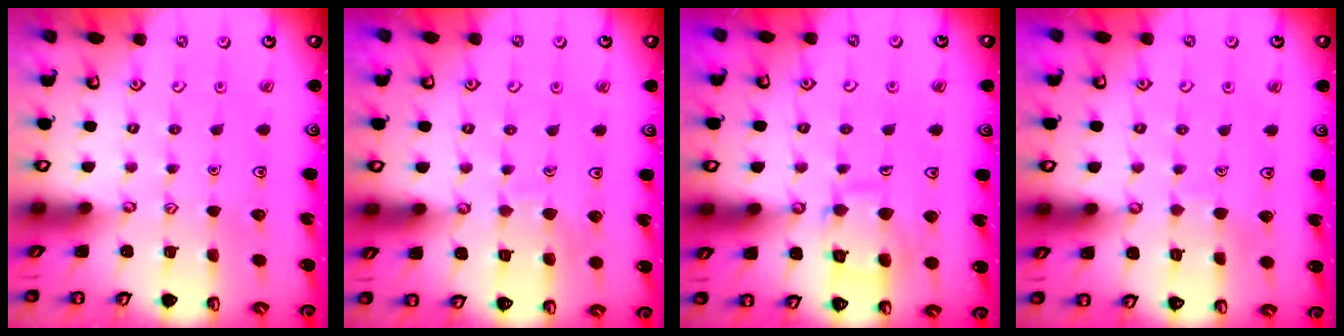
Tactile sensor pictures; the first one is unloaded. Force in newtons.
{"total": 4.7, "press": 4.7, "slide": 0.4}
{"total": 10.3, "press": 10.2, "slide": 0.7}
{"total": 3.0, "press": 3.0, "slide": 0.2}